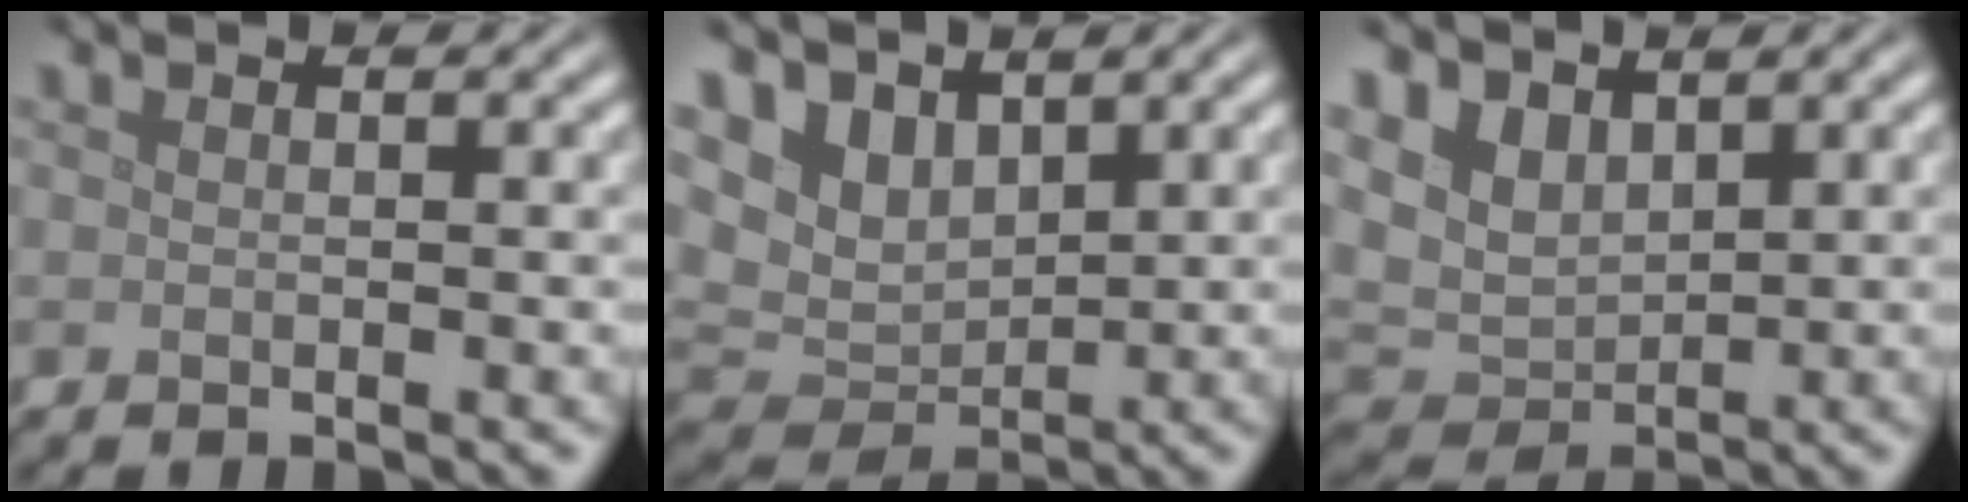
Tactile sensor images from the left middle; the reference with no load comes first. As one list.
[{"total": 4.4, "force": [2.8, 2.8, 2.0], "torque": [-0.051, -0.007, 0.044]}, {"total": 4.6, "force": [2.6, 3.0, 2.4], "torque": [-0.058, -0.005, 0.046]}]